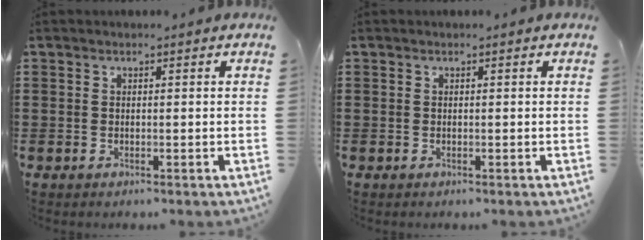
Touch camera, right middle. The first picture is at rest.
{"total": 0.0}